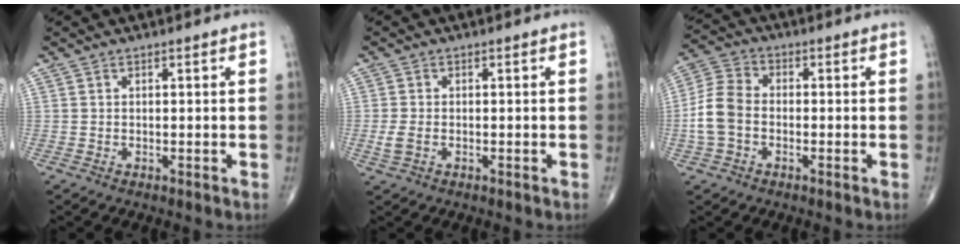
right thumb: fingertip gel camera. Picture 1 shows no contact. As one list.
[{"total": 2.5, "force": [-0.6, 1.5, 1.9], "torque": [-0.049, 0.003, -0.013]}, {"total": 8.1, "force": [-1.6, 5.7, 5.5], "torque": [-0.116, 0.025, -0.041]}]